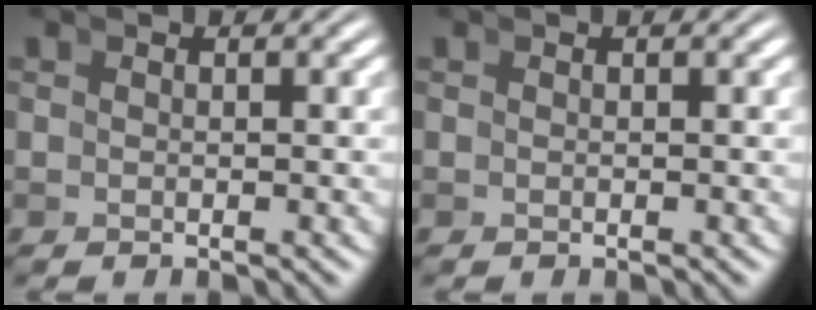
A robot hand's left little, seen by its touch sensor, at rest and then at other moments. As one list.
[{"total": 0.0}]